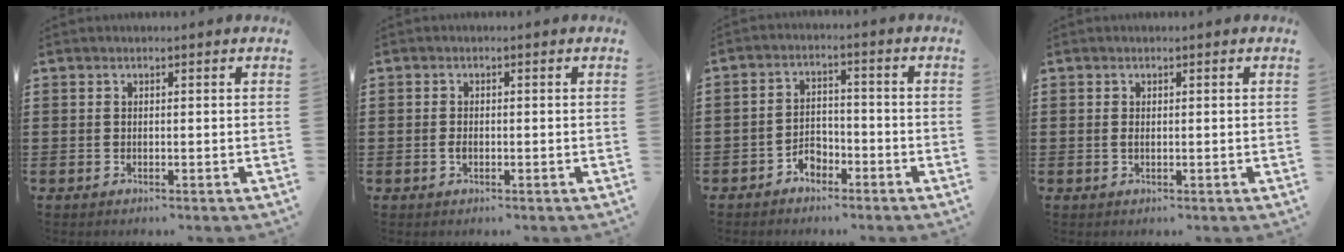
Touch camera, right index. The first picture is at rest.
{"total": 1.0, "force": [-0.4, 0.6, 0.7], "torque": [-0.014, -0.002, -0.007]}
{"total": 3.4, "force": [-2.7, 1.9, 0.9], "torque": [-0.023, 0.008, -0.055]}
{"total": 0.5, "force": [0.0, 0.1, 0.5], "torque": [-0.011, -0.003, 0.000]}